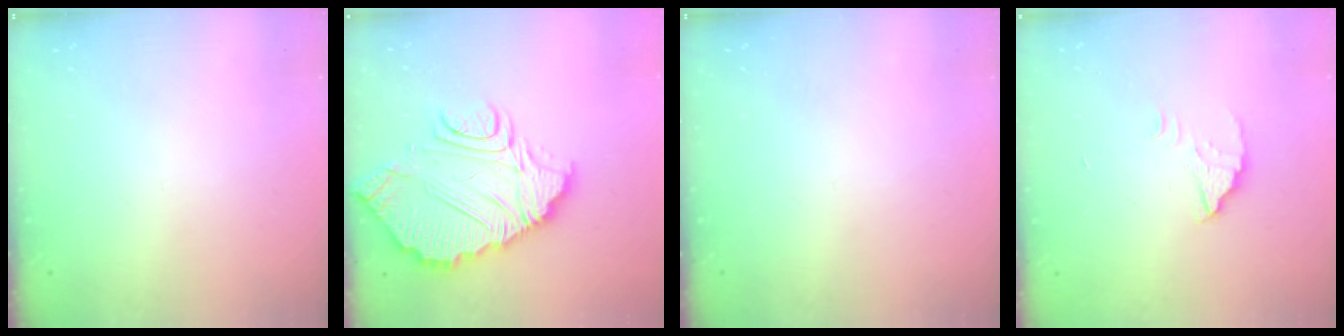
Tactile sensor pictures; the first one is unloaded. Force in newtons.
{"total": 15.9, "press": 15.8, "slide": 1.4}
{"total": 0.0}
{"total": 2.4, "press": 2.4, "slide": 0.1}